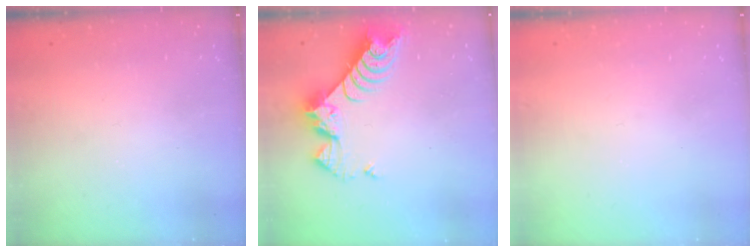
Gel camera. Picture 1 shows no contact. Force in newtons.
{"total": 8.7, "press": 8.7, "slide": 0.9}
{"total": 0.7, "press": 0.7, "slide": 0.1}